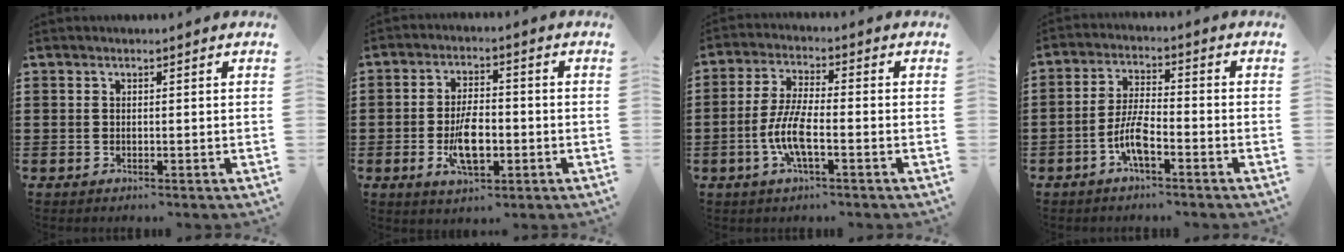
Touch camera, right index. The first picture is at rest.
{"total": 7.3, "force": [-1.8, 3.4, 6.2], "torque": [-0.131, 0.001, -0.035]}
{"total": 7.1, "force": [-2.4, 1.9, 6.4], "torque": [-0.147, -0.012, -0.052]}
{"total": 5.9, "force": [-3.0, 1.5, 4.8], "torque": [-0.113, -0.004, -0.063]}